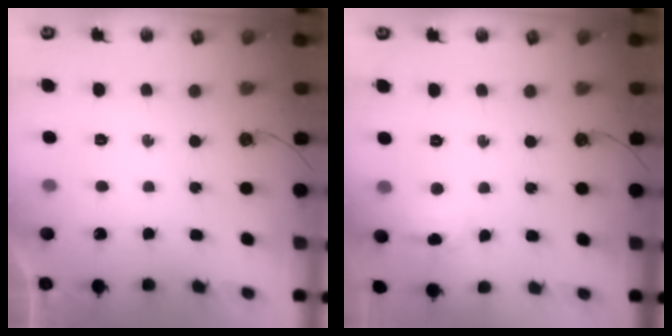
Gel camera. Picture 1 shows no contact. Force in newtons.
{"total": 5.5, "press": 5.3, "slide": 1.2}